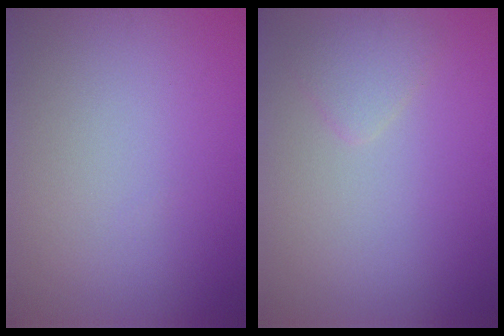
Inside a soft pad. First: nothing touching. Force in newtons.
{"total": 1.5, "press": 1.5, "slide": 0.1}